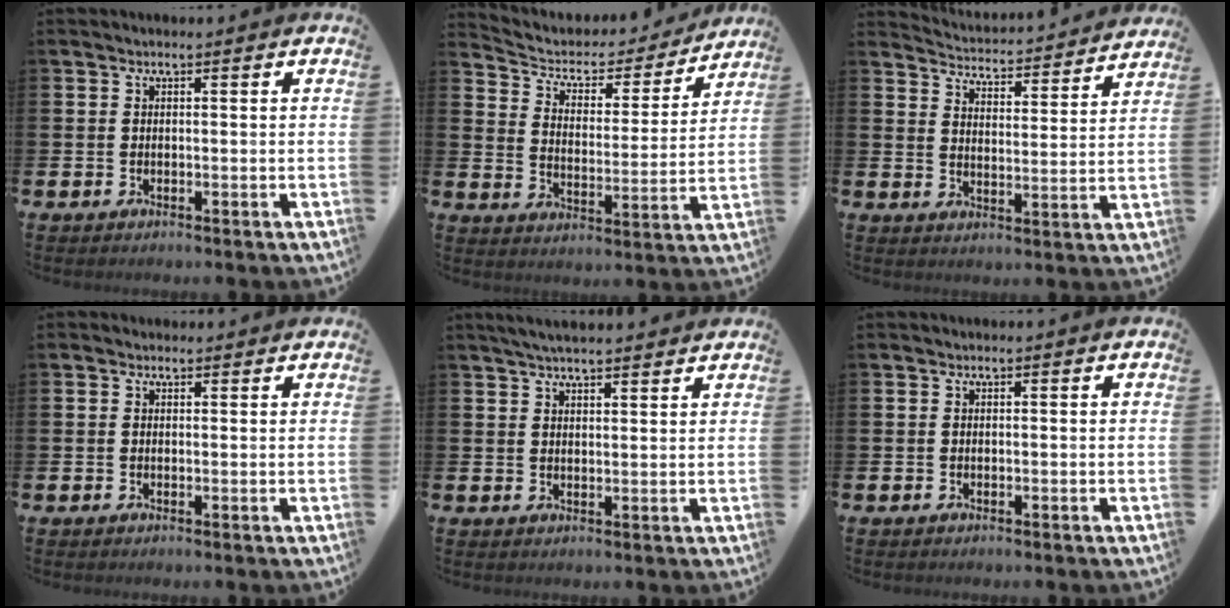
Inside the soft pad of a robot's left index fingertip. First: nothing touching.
{"total": 4.8, "force": [4.2, 2.1, 0.9], "torque": [-0.047, -0.035, 0.063]}
{"total": 4.0, "force": [4.0, 0.3, 0.0], "torque": [-0.023, -0.041, 0.063]}
{"total": 0.6, "force": [0.4, 0.4, 0.1], "torque": [0.009, -0.001, 0.005]}
{"total": 3.7, "force": [3.5, 0.4, 1.1], "torque": [-0.026, -0.009, 0.063]}
{"total": 0.0}